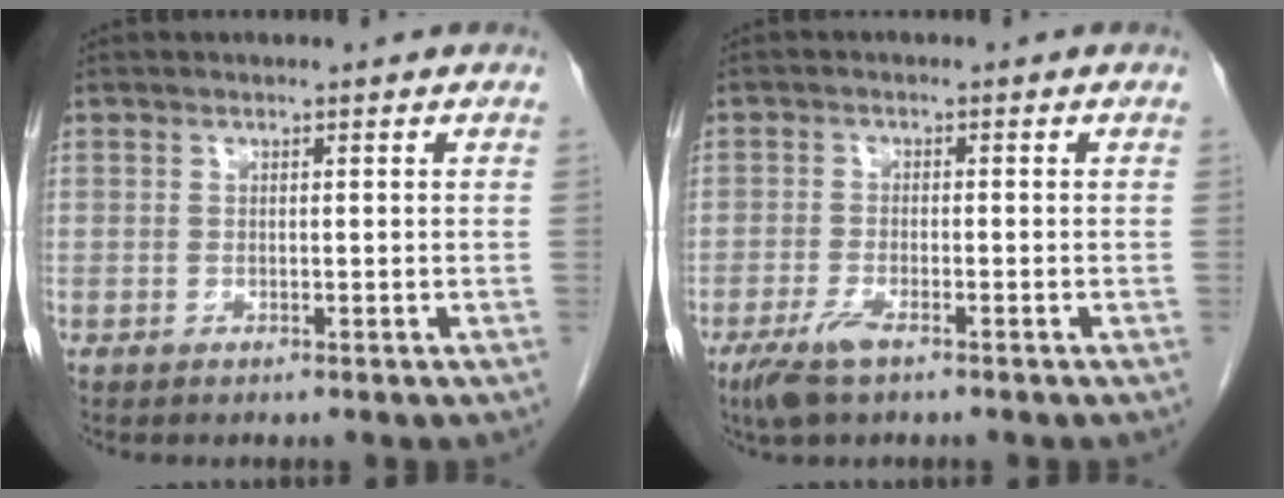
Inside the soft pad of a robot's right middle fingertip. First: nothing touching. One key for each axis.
{"total": 4.0, "fx": -2.6, "fy": 0.8, "fz": 2.9, "tx": -0.070, "ty": -0.009, "tz": -0.049}